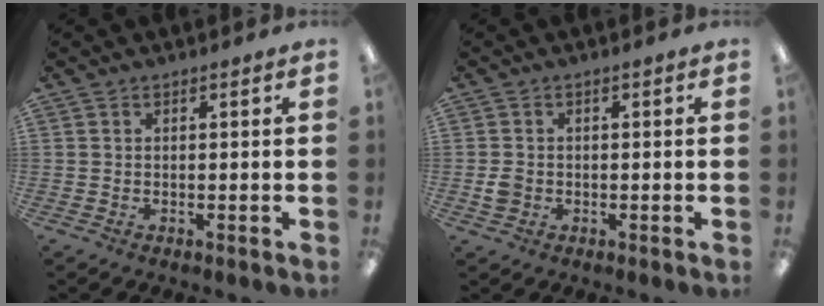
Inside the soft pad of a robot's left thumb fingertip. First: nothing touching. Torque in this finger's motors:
{"motor_torque": [-0.41, 0.54, 0.13, -0.29, 0.00]}